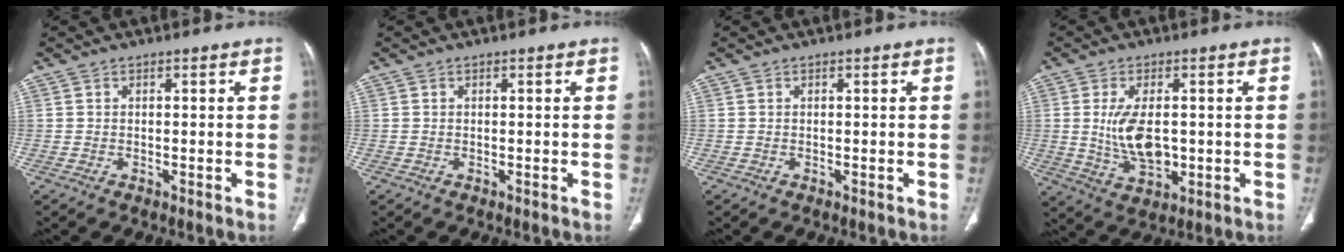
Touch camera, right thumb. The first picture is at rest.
{"total": 0.0}
{"total": 0.0}
{"total": 8.8, "force": [0.1, 4.7, 7.4], "torque": [-0.136, -0.008, 0.014]}